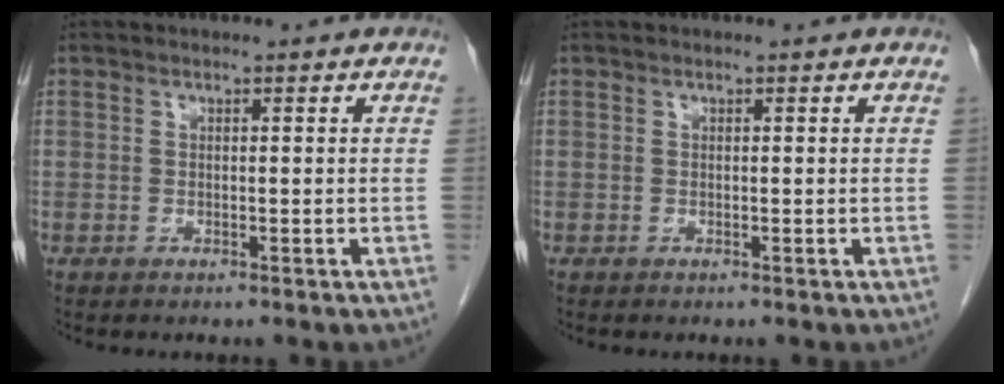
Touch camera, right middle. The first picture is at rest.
{"total": 0.0}